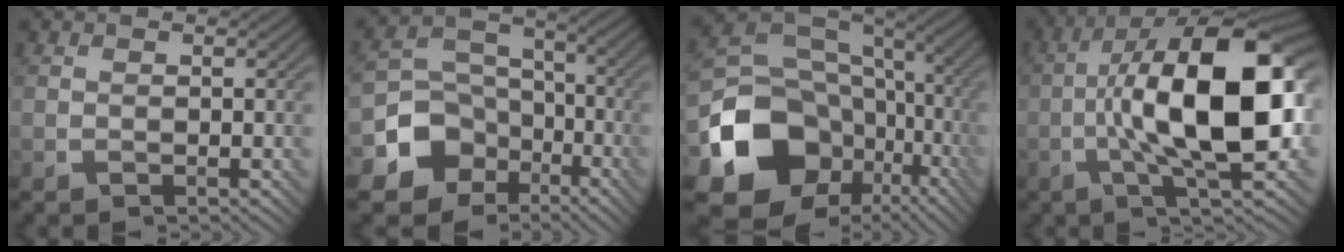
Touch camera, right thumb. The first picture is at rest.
{"total": 9.8, "force": [-4.7, 7.8, 3.5], "torque": [-0.088, -0.026, -0.098]}
{"total": 16.9, "force": [-5.5, 13.4, 8.7], "torque": [-0.193, -0.044, -0.085]}
{"total": 17.0, "force": [-1.2, 6.3, 15.8], "torque": [-0.256, 0.029, -0.028]}